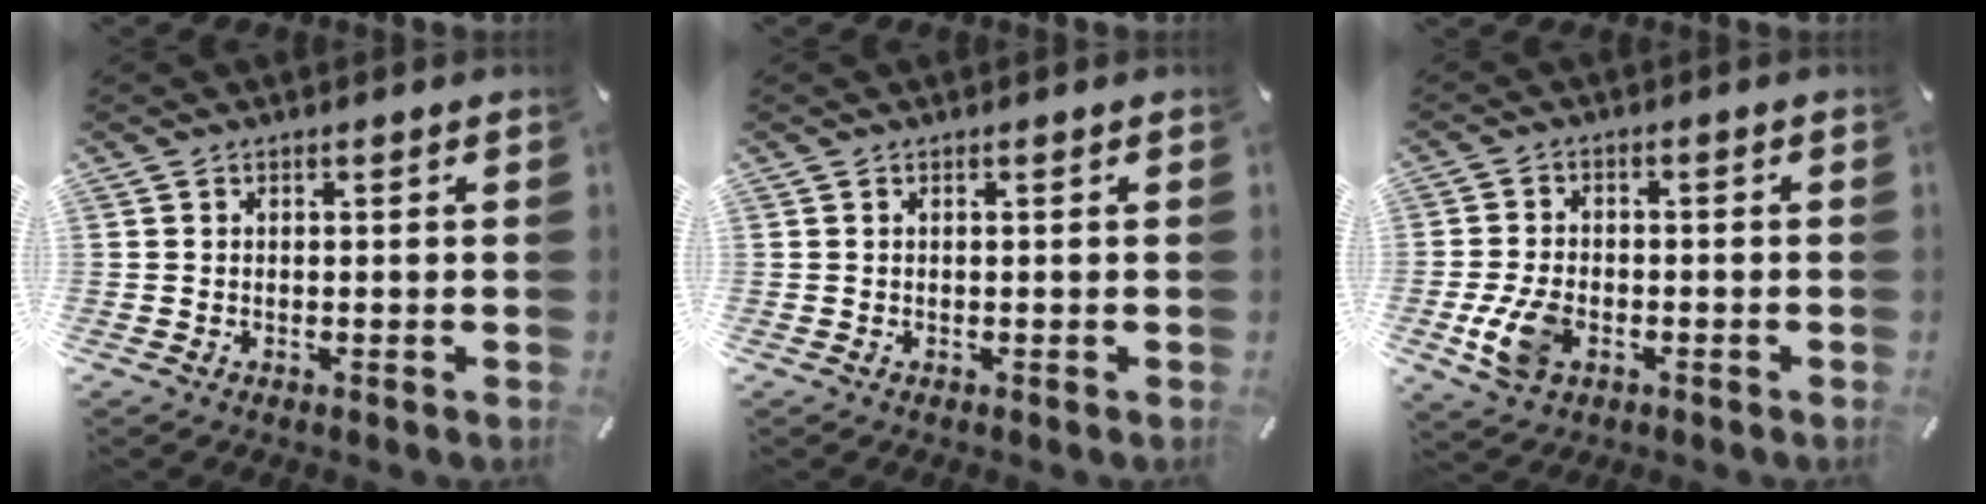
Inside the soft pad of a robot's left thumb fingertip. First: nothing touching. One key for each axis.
{"total": 0.0}
{"total": 8.6, "fx": -2.6, "fy": 5.7, "fz": 5.8, "tx": -0.127, "ty": 0.001, "tz": -0.048}